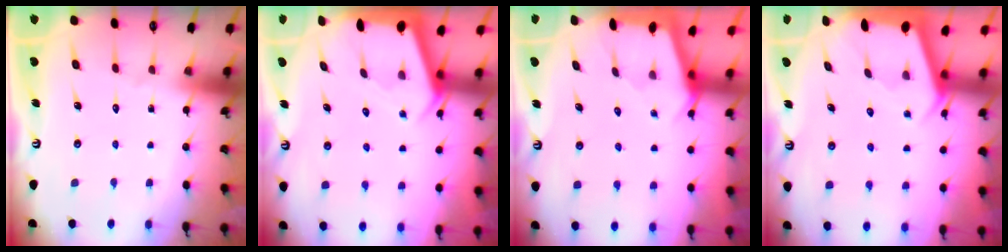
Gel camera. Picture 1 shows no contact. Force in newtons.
{"total": 2.5, "press": 2.5, "slide": 0.3}
{"total": 2.3, "press": 2.3, "slide": 0.3}
{"total": 2.7, "press": 2.7, "slide": 0.2}